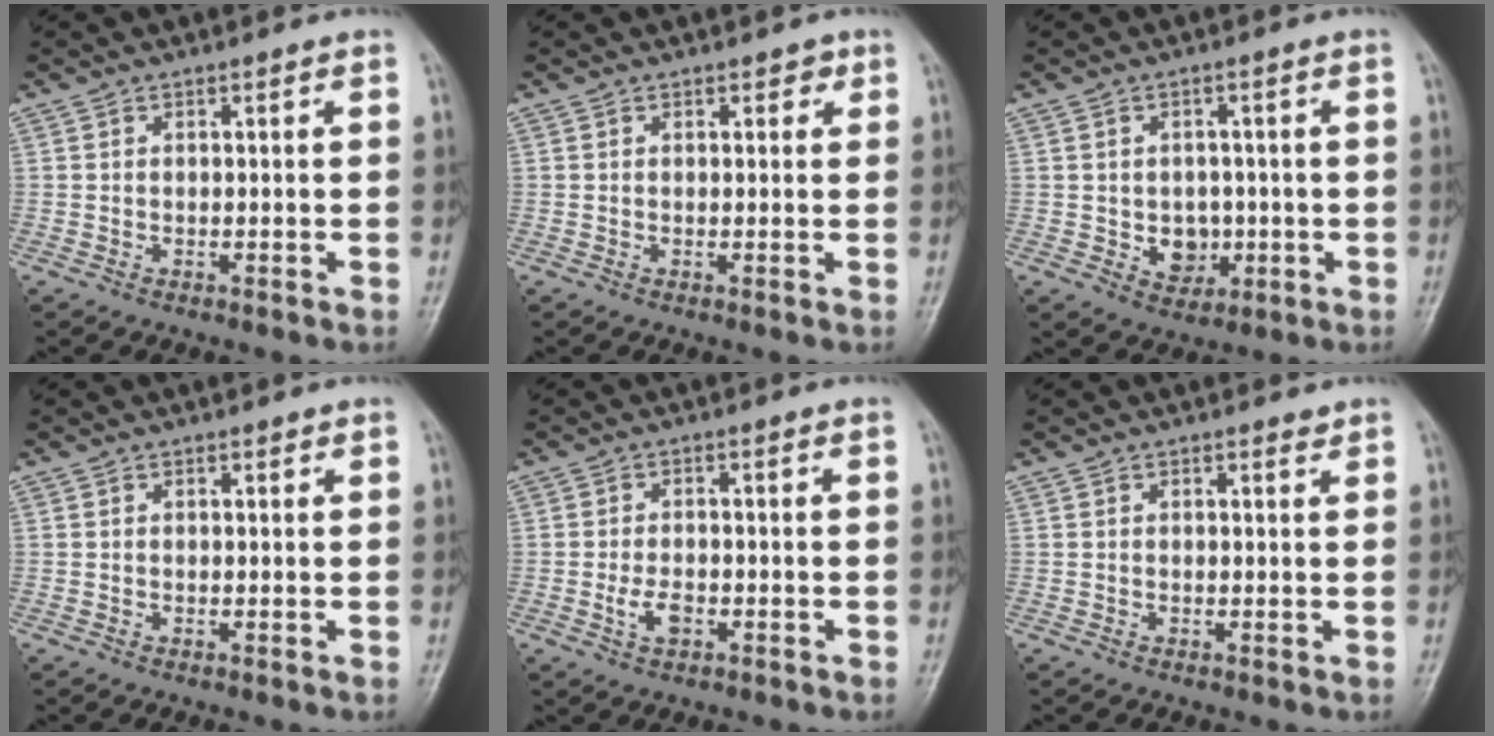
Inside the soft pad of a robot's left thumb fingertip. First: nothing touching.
{"total": 1.6, "force": [0.9, 1.0, 0.9], "torque": [0.004, -0.001, 0.007]}
{"total": 5.4, "force": [-0.6, 4.4, 2.9], "torque": [-0.014, 0.003, 0.000]}
{"total": 0.8, "force": [0.6, 0.4, 0.4], "torque": [-0.003, -0.003, 0.006]}
{"total": 3.3, "force": [-1.0, 1.9, 2.5], "torque": [-0.049, 0.002, -0.019]}
{"total": 1.0, "force": [0.8, 0.4, 0.5], "torque": [-0.006, -0.006, 0.010]}